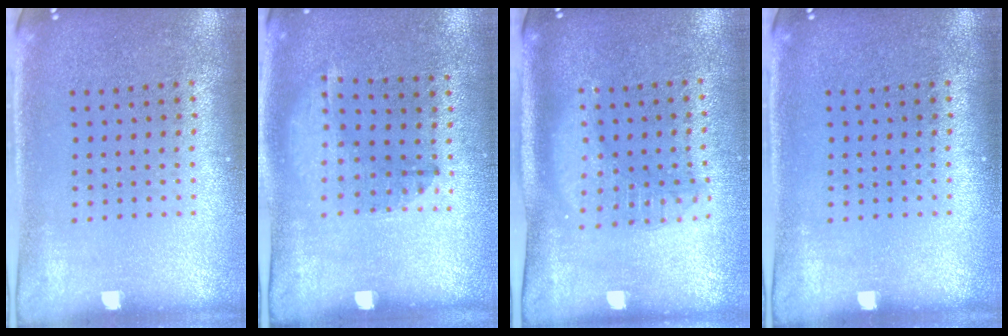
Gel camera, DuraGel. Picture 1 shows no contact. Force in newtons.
{"total": 1.3, "press": 0.9, "slide": 0.9}
{"total": 1.8, "press": 1.6, "slide": 1.0}
{"total": 0.0}